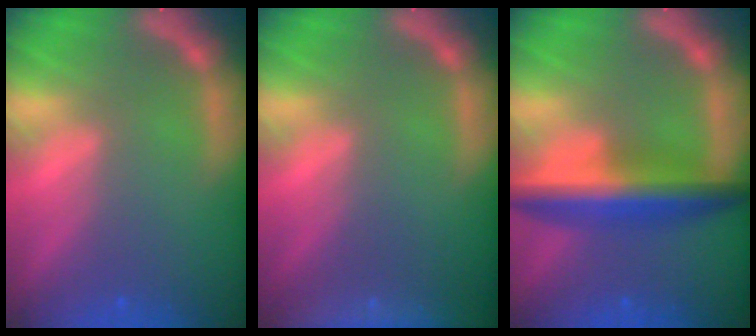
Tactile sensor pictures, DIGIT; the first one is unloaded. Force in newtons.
{"total": 9.0}
{"total": 7.0}